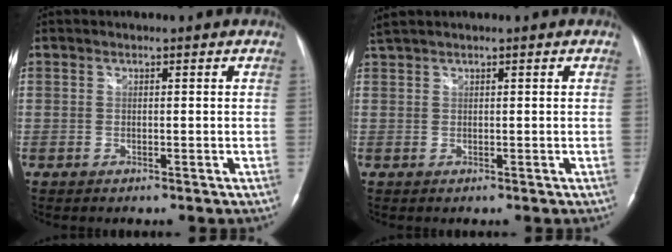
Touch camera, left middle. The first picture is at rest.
{"total": 2.0, "force": [1.7, -0.1, 1.0], "torque": [-0.028, 0.024, 0.038]}